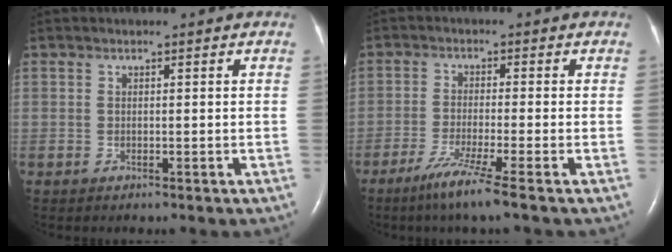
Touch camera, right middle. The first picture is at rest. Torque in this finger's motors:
{"motor_torque": [0.73, -0.64, 0.08, 0.04]}